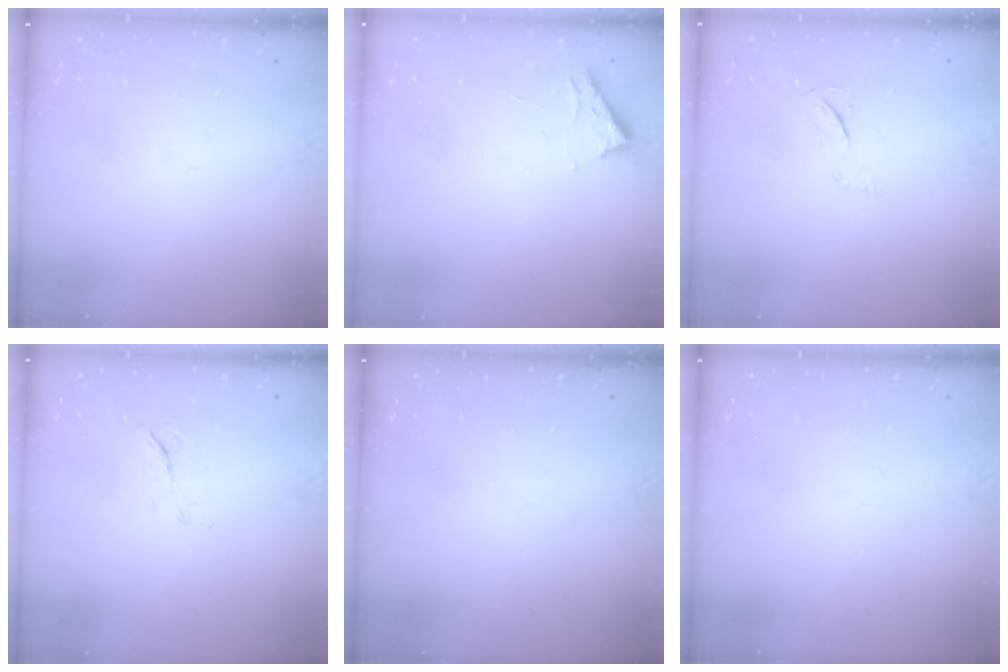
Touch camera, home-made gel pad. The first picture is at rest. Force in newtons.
{"total": 3.3, "press": 3.3, "slide": 0.5}
{"total": 3.9, "press": 3.9, "slide": 0.4}
{"total": 4.9, "press": 4.8, "slide": 1.3}
{"total": 0.0}
{"total": 0.0}